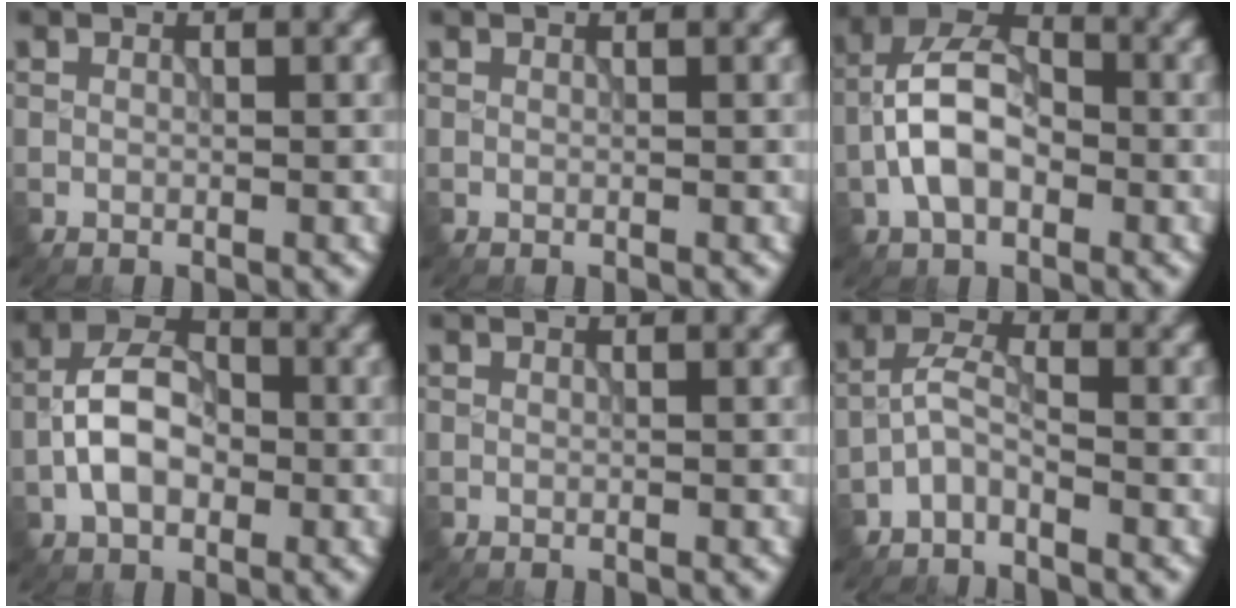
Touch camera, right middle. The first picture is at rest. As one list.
[{"total": 0.0}, {"total": 6.6, "force": [-1.8, 3.9, 5.0], "torque": [-0.099, 0.018, -0.039]}, {"total": 5.9, "force": [-1.4, 3.7, 4.4], "torque": [-0.081, 0.013, -0.033]}, {"total": 0.0}, {"total": 2.4, "force": [-1.7, 0.8, 1.4], "torque": [-0.030, 0.012, -0.044]}]